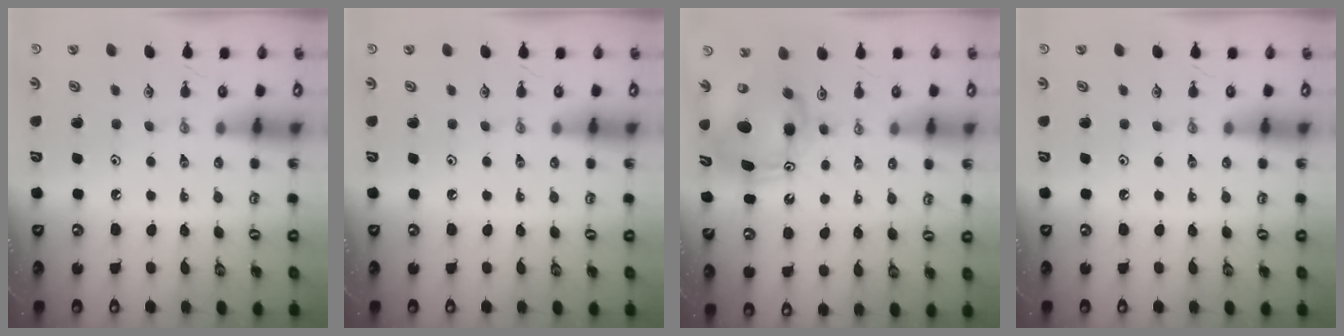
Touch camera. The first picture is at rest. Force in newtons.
{"total": 0.0}
{"total": 9.8, "press": 9.5, "slide": 2.1}
{"total": 0.0}